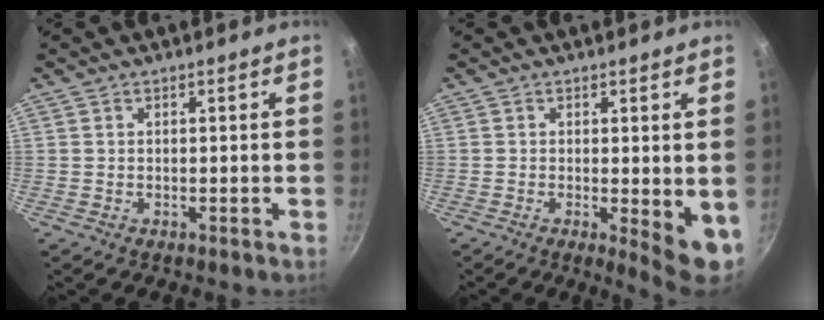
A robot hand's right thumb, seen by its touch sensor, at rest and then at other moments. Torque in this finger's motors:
{"motor_torque": [0.18, 0.48, 0.00, -0.17, 0.17]}